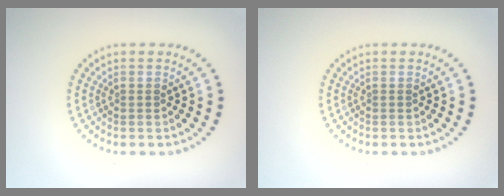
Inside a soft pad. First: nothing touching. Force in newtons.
{"total": 0.0}